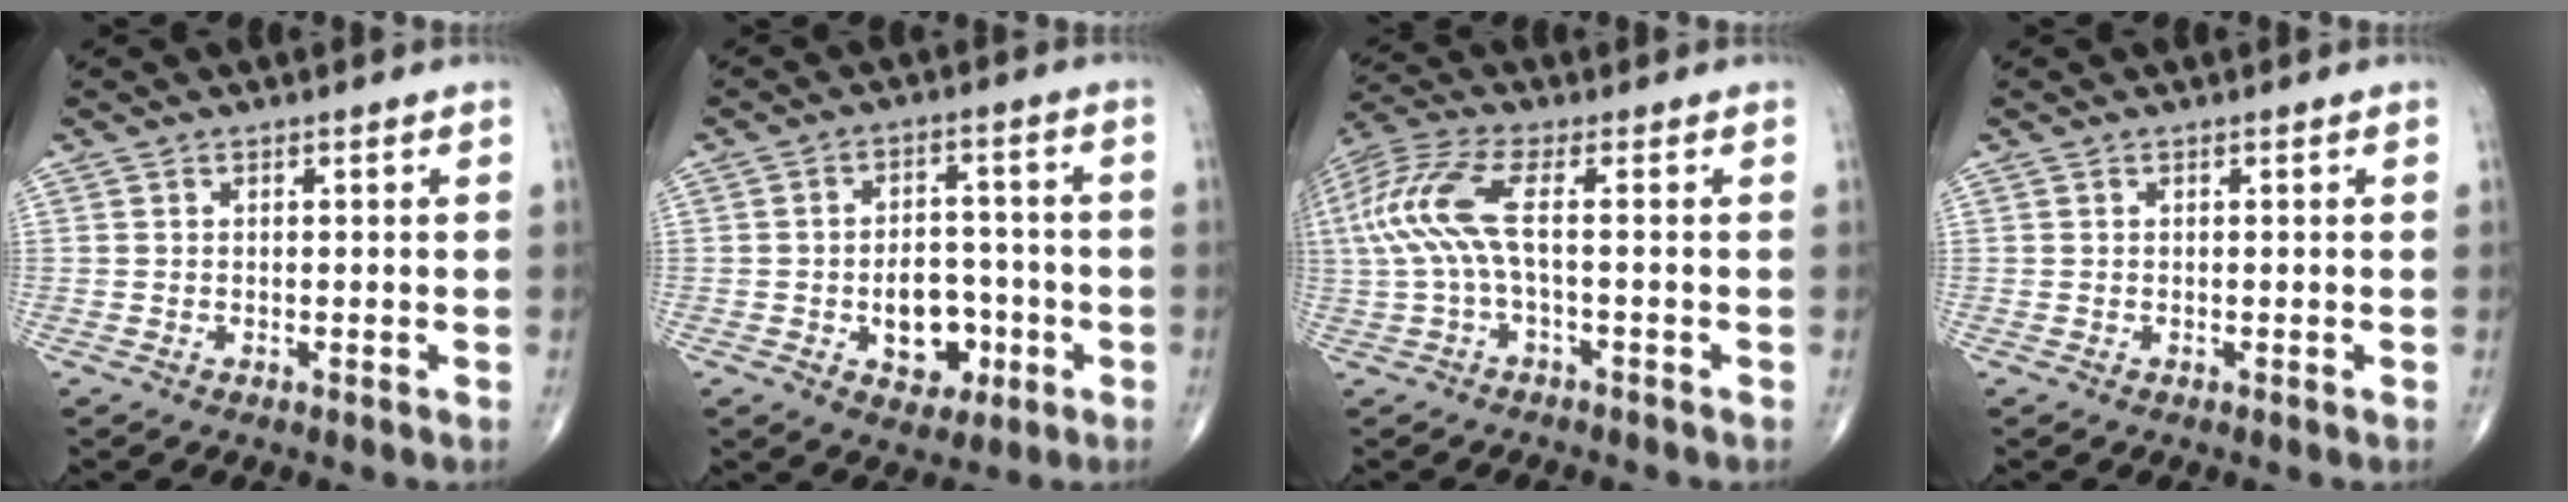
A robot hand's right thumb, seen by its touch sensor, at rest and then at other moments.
{"total": 9.4, "force": [-2.8, 6.5, 6.3], "torque": [-0.055, 0.027, -0.033]}
{"total": 10.2, "force": [0.0, 2.7, 9.8], "torque": [-0.254, 0.034, -0.002]}
{"total": 0.0}